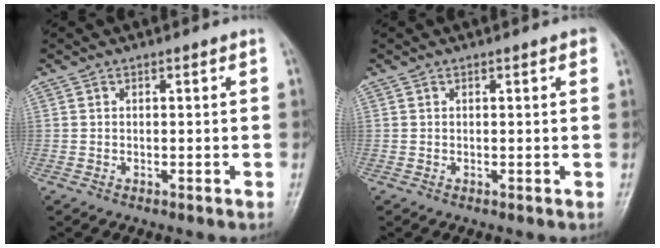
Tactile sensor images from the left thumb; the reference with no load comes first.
{"total": 1.4, "force": [0.7, 0.3, 1.1], "torque": [-0.016, 0.001, 0.005]}